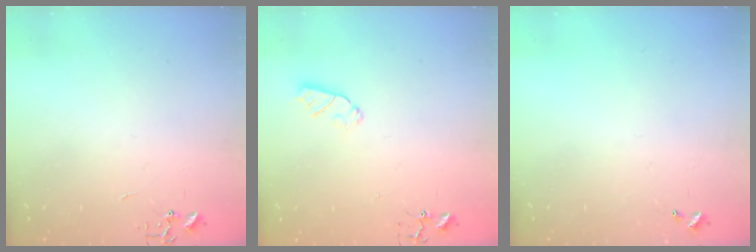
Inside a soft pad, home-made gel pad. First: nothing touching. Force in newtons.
{"total": 6.2, "press": 6.2, "slide": 0.0}
{"total": 0.0}